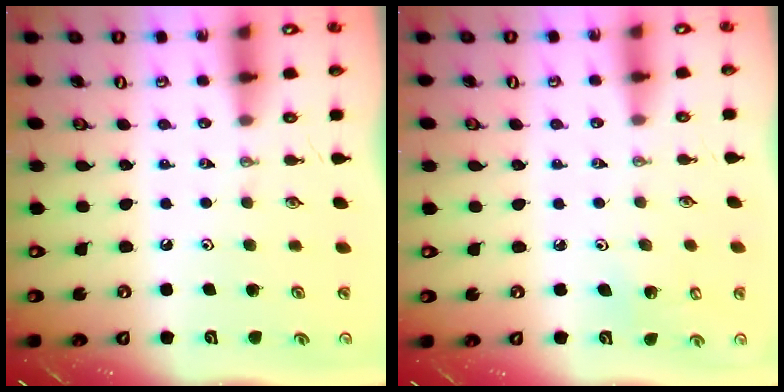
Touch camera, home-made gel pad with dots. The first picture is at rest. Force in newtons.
{"total": 3.1, "press": 3.1, "slide": 0.4}